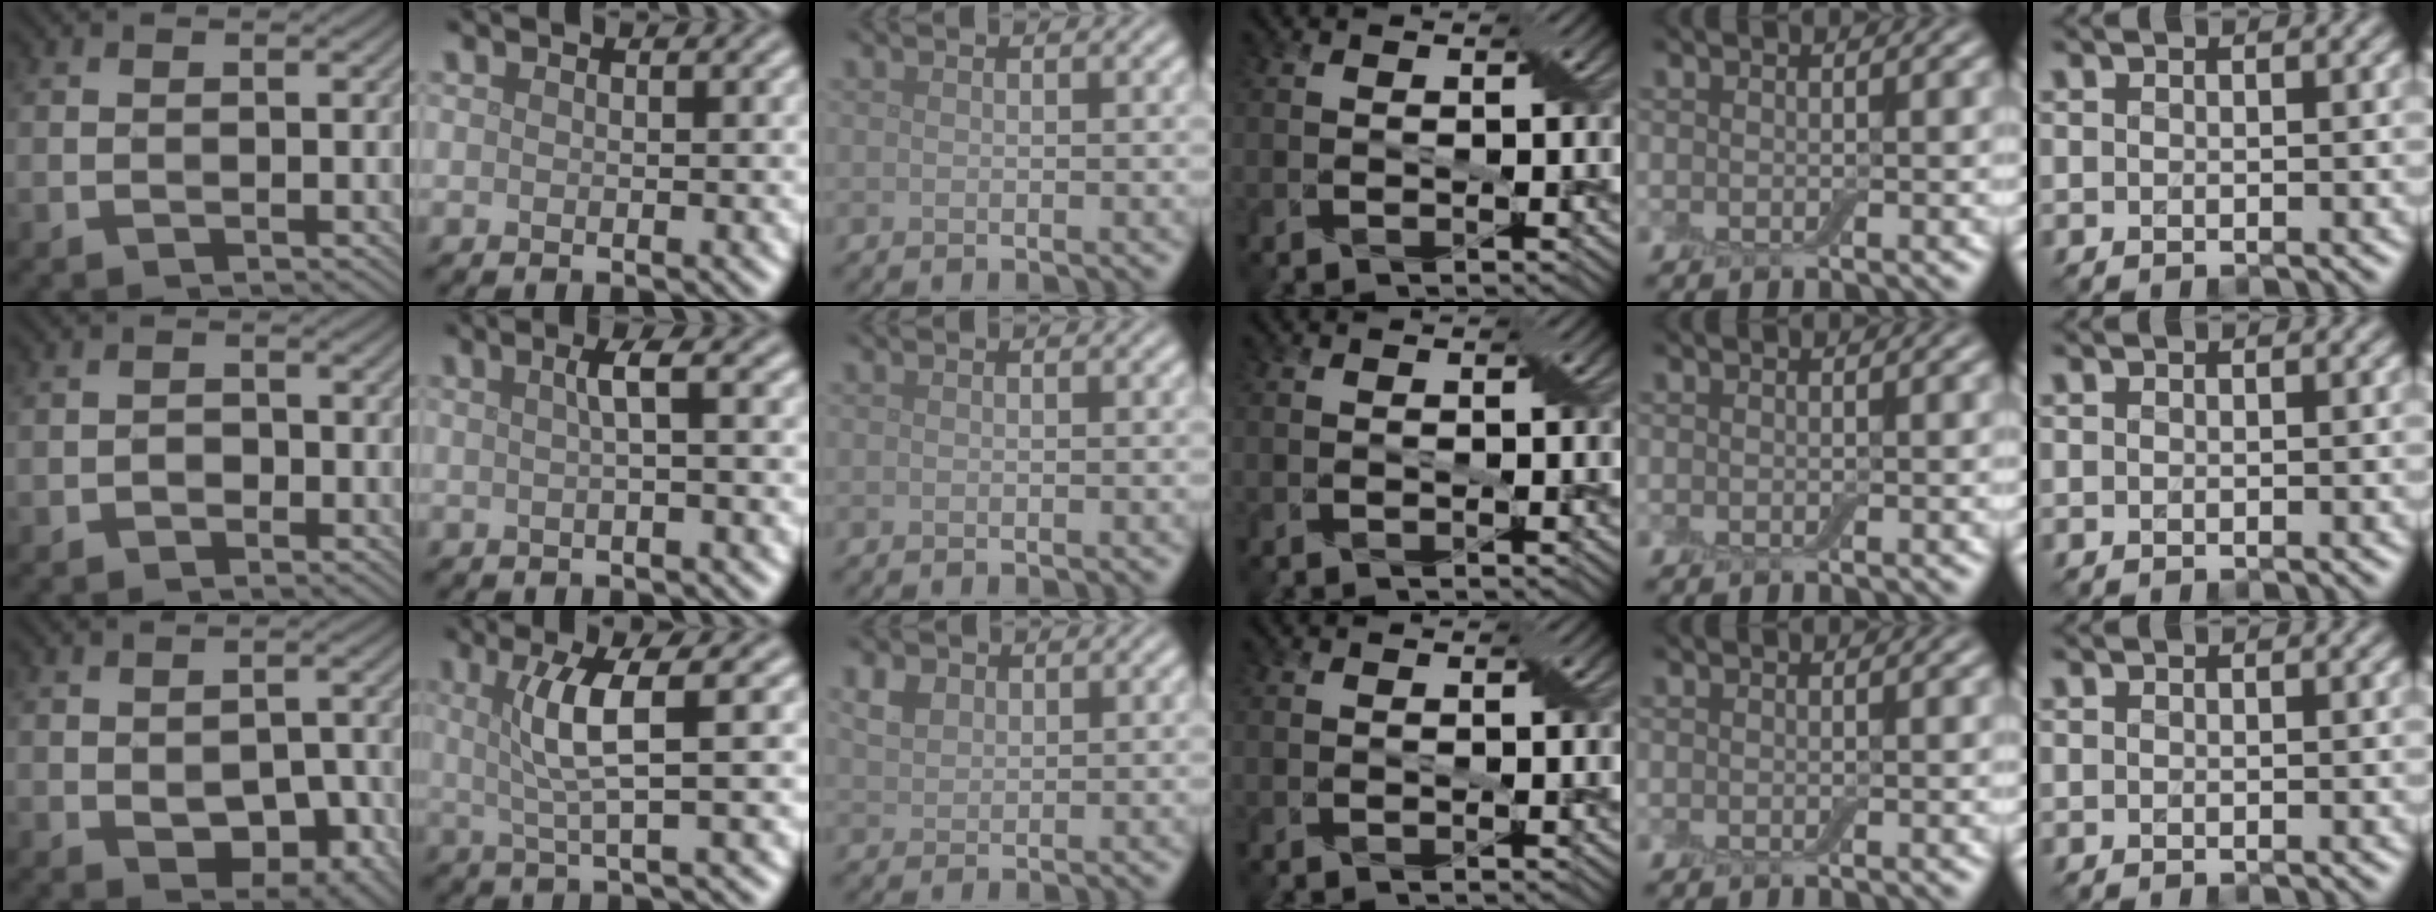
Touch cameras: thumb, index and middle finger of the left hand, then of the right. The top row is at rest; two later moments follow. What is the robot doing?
{"motion": "pour", "object": "bowl"}